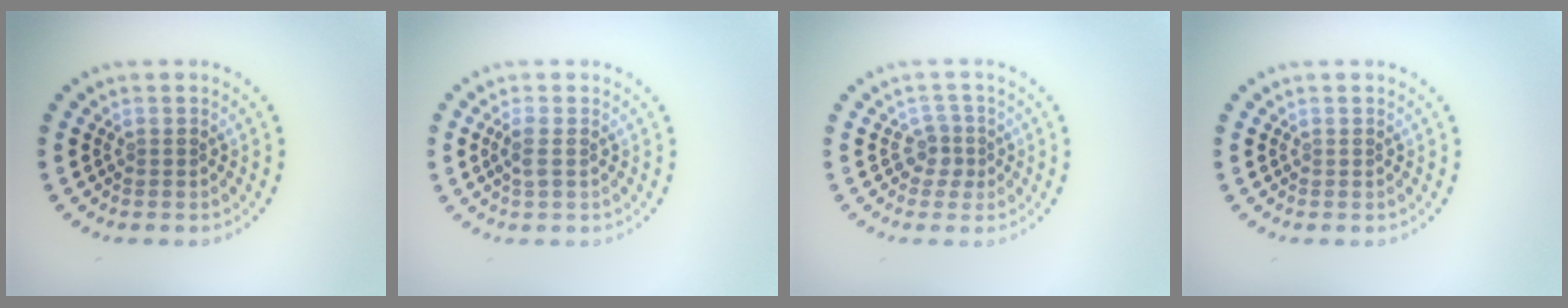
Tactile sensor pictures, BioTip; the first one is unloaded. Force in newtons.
{"total": 1.4, "press": 1.3, "slide": 0.3}
{"total": 1.9, "press": 1.4, "slide": 1.2}
{"total": 0.0}